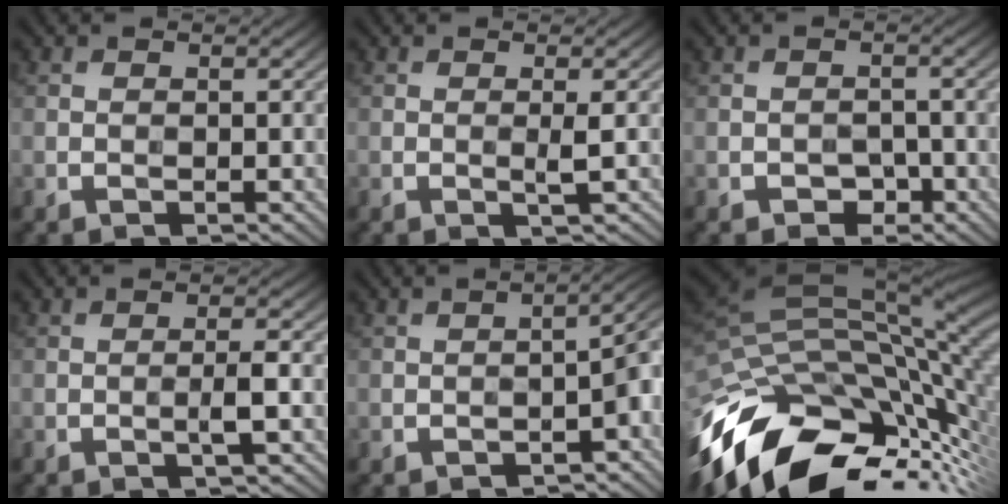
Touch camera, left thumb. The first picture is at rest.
{"total": 1.6, "force": [0.0, -0.3, 1.5], "torque": [-0.033, 0.006, -0.001]}
{"total": 2.4, "force": [-1.4, 1.6, 1.2], "torque": [-0.016, 0.004, -0.022]}
{"total": 2.5, "force": [-0.7, 0.0, 2.4], "torque": [-0.043, 0.013, -0.015]}
{"total": 5.1, "force": [-2.2, 1.7, 4.2], "torque": [-0.051, 0.001, -0.026]}
{"total": 16.8, "force": [-7.1, 9.2, 12.1], "torque": [-0.248, -0.026, -0.113]}